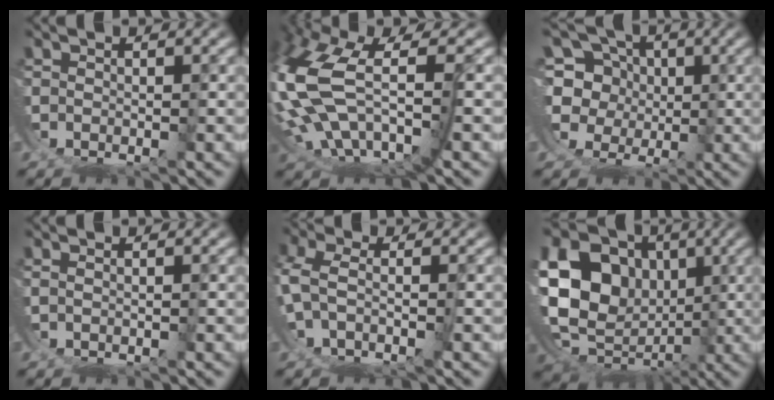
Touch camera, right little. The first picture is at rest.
{"total": 8.4, "force": [0.2, 4.5, 7.1], "torque": [-0.181, -0.018, 0.019]}
{"total": 13.1, "force": [1.6, 11.2, 6.6], "torque": [-0.161, -0.040, 0.026]}
{"total": 1.7, "force": [0.5, -1.6, 0.0], "torque": [0.011, 0.006, 0.011]}
{"total": 3.3, "force": [-0.6, 0.6, 3.2], "torque": [-0.068, -0.008, -0.004]}
{"total": 17.4, "force": [-0.8, 13.3, 11.1], "torque": [-0.210, -0.051, 0.006]}